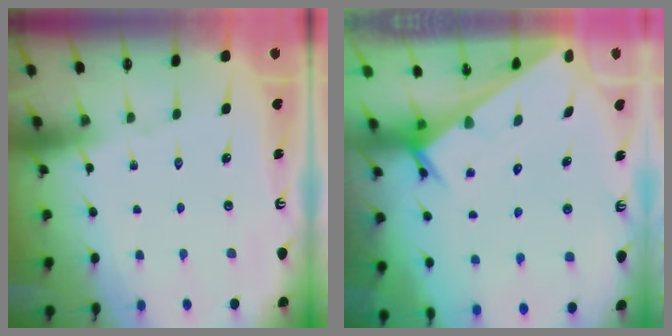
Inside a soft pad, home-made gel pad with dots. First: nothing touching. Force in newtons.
{"total": 3.2, "press": 3.2, "slide": 0.2}